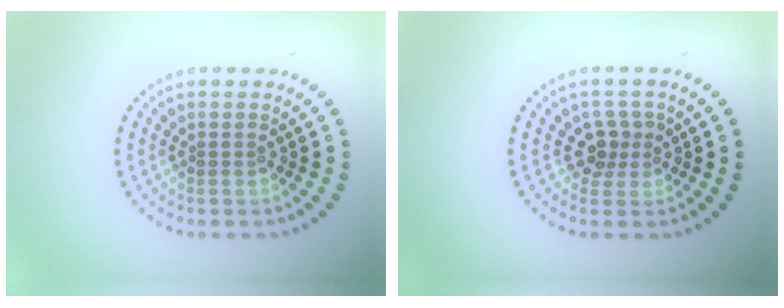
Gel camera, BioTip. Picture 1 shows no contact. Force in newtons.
{"total": 2.3, "press": 1.8, "slide": 1.4}